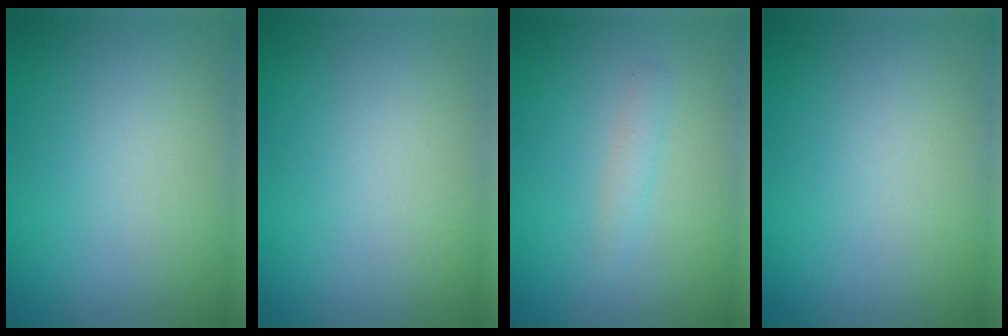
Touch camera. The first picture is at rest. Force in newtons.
{"total": 0.0}
{"total": 1.1, "press": 1.1, "slide": 0.0}
{"total": 0.0}